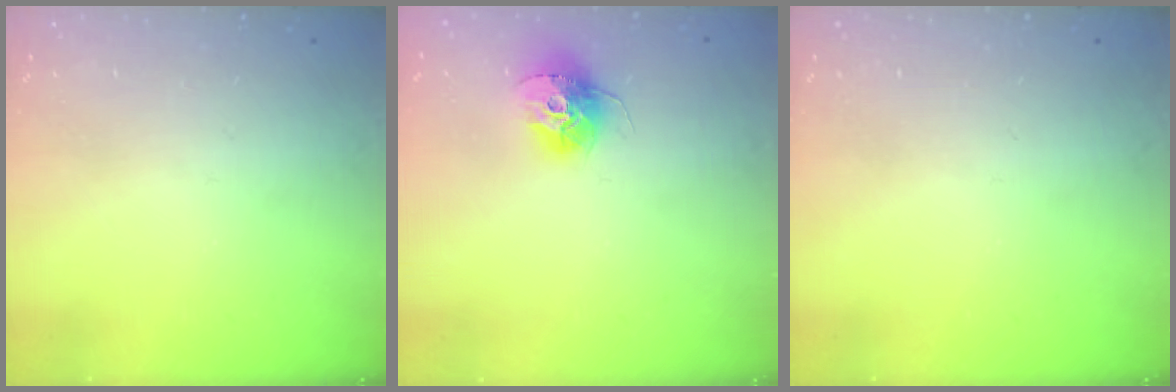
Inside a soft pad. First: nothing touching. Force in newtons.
{"total": 11.5, "press": 11.5, "slide": 0.8}
{"total": 0.0}